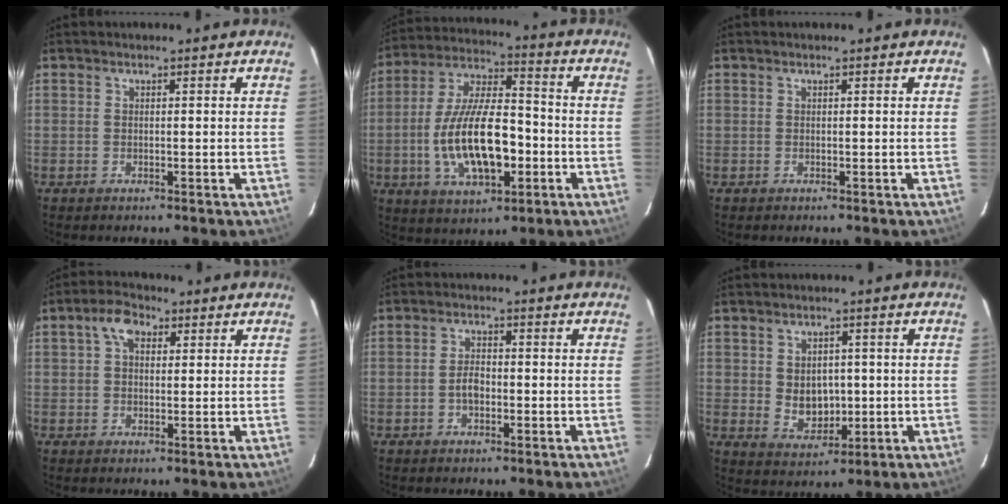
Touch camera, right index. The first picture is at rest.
{"total": 17.6, "force": [-4.2, 7.5, 15.4], "torque": [-0.305, 0.001, -0.066]}
{"total": 0.0}
{"total": 4.4, "force": [1.9, 2.8, 2.8], "torque": [-0.051, 0.018, 0.033]}
{"total": 3.1, "force": [-0.9, 1.9, 2.3], "torque": [-0.044, 0.006, -0.015]}
{"total": 6.4, "force": [0.0, 5.1, 3.9], "torque": [-0.067, -0.003, 0.017]}